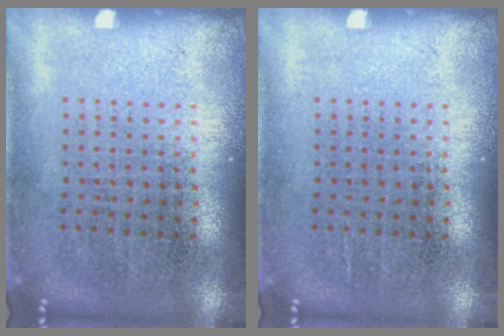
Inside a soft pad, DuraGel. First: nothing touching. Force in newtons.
{"total": 0.0}